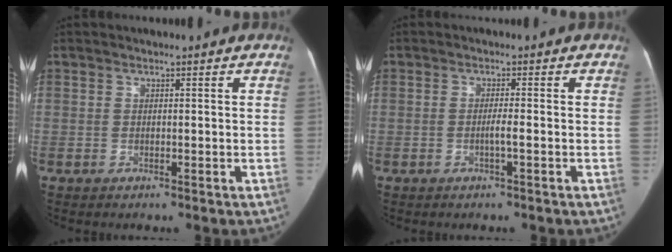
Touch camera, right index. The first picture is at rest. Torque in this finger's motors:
{"motor_torque": [0.31, -0.13, 0.09, 0.04]}